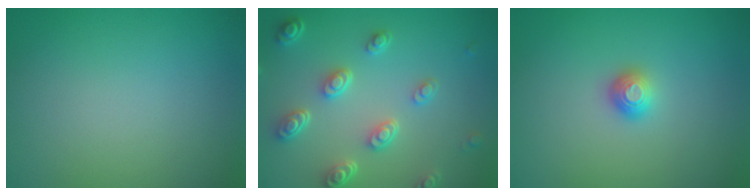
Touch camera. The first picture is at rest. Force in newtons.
{"total": 4.8, "press": 3.7, "slide": 3.0}
{"total": 1.3, "press": 1.2, "slide": 0.7}